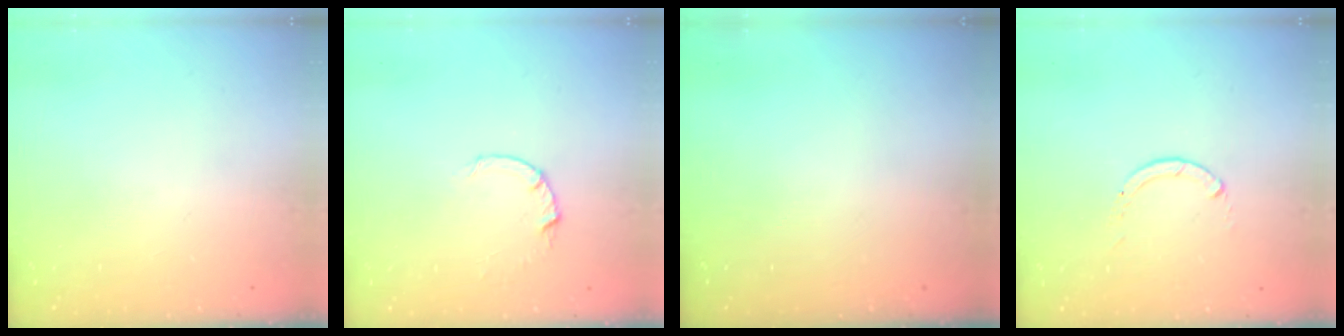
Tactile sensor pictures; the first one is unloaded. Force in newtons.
{"total": 2.6, "press": 2.6, "slide": 0.4}
{"total": 0.0}
{"total": 0.0}